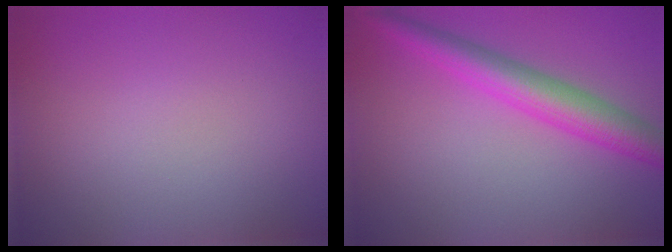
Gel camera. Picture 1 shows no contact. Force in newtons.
{"total": 4.9, "press": 4.9, "slide": 0.1}